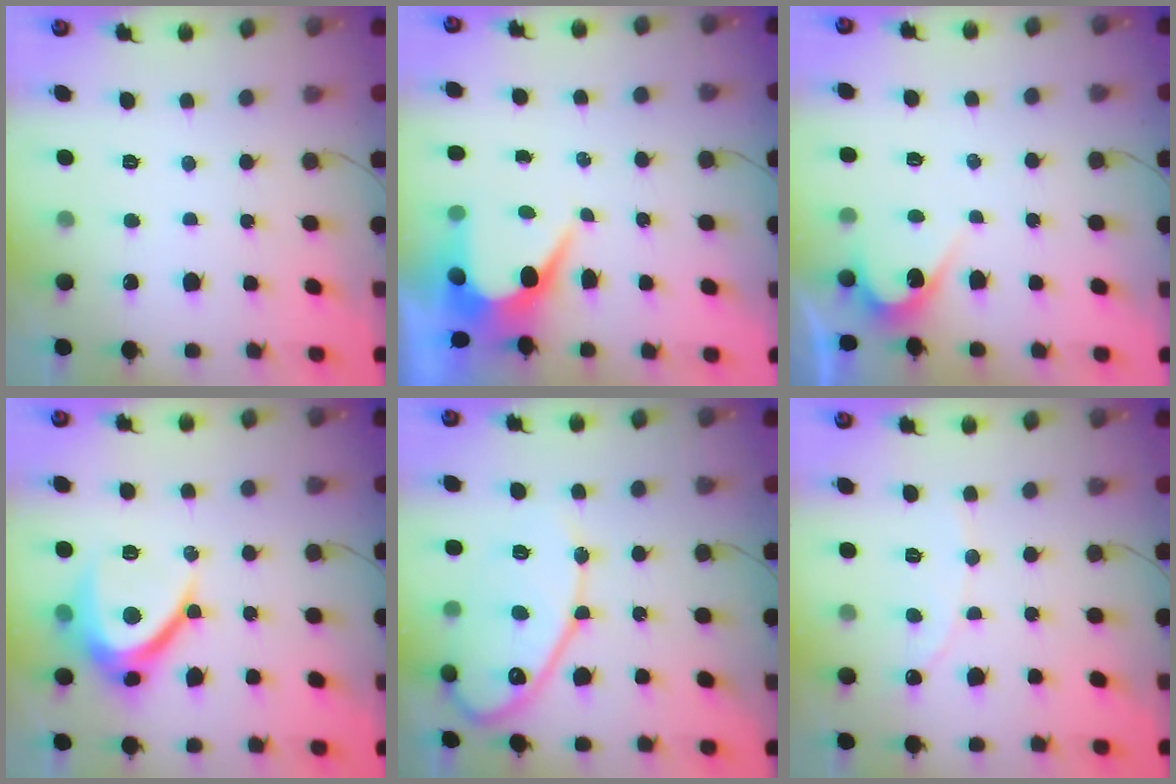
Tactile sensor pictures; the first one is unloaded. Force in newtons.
{"total": 5.9, "press": 5.9, "slide": 0.4}
{"total": 3.0, "press": 3.0, "slide": 0.3}
{"total": 10.6, "press": 10.6, "slide": 0.6}
{"total": 14.9, "press": 14.8, "slide": 1.0}
{"total": 1.9, "press": 1.9, "slide": 0.1}